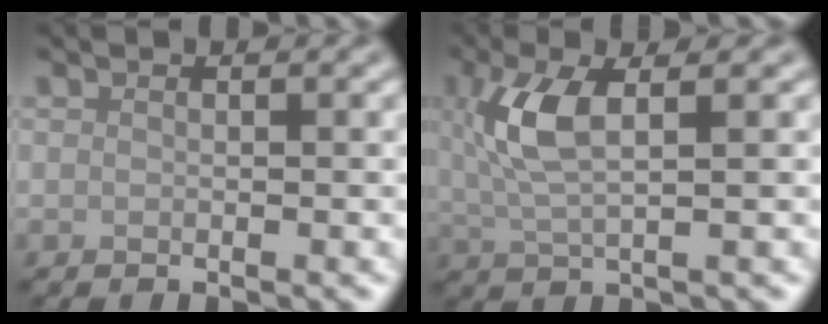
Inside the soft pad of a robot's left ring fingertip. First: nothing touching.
{"total": 4.7, "force": [1.1, 1.6, 4.3], "torque": [-0.101, 0.005, 0.022]}